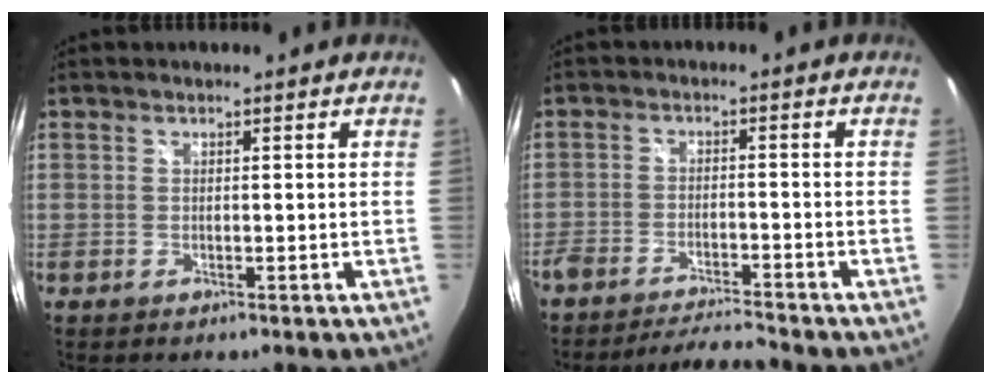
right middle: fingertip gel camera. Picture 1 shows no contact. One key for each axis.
{"total": 7.6, "fx": -7.3, "fy": -0.1, "fz": 2.2, "tx": -0.059, "ty": -0.003, "tz": -0.124}